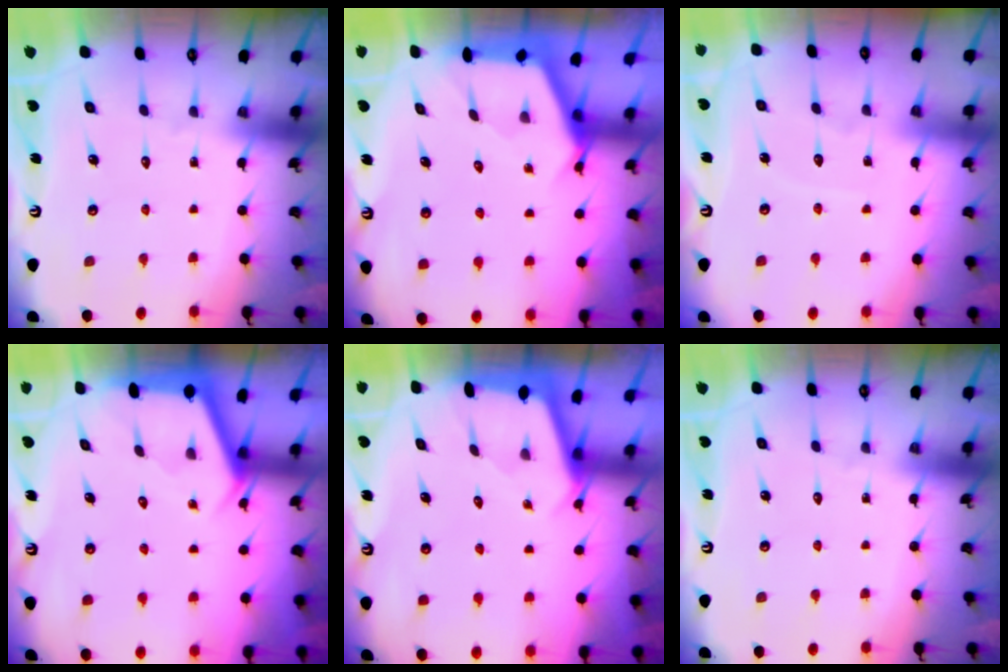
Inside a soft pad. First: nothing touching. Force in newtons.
{"total": 2.6, "press": 2.6, "slide": 0.3}
{"total": 3.1, "press": 3.1, "slide": 0.2}
{"total": 2.8, "press": 2.8, "slide": 0.1}
{"total": 1.6, "press": 1.6, "slide": 0.1}
{"total": 0.0}